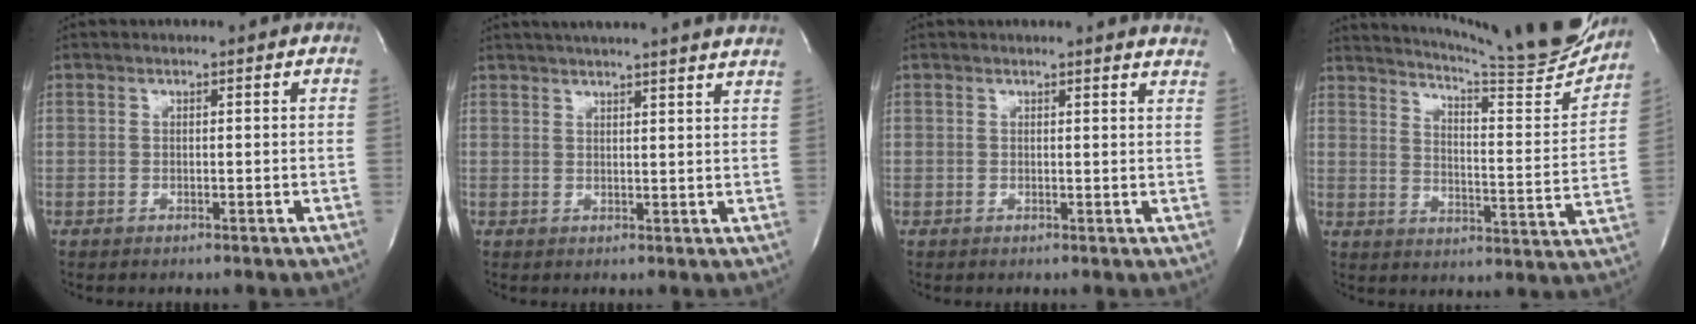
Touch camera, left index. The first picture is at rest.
{"total": 17.6, "force": [15.9, -0.2, 7.6], "torque": [-0.124, 0.005, 0.195]}
{"total": 7.5, "force": [7.3, 0.2, 1.3], "torque": [-0.005, -0.029, 0.052]}
{"total": 21.3, "force": [19.8, 0.4, 7.8], "torque": [-0.122, -0.087, 0.251]}